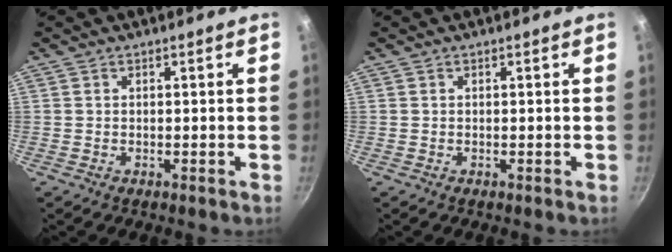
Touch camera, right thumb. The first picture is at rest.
{"total": 0.0}